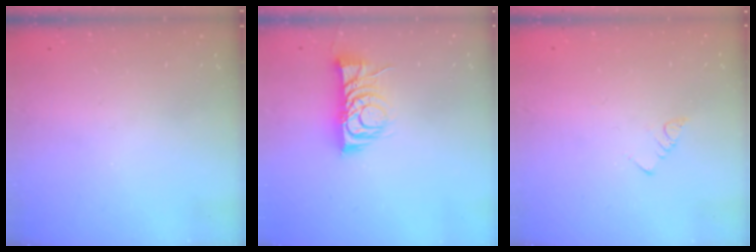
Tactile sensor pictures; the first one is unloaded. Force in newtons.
{"total": 9.2, "press": 9.2, "slide": 0.3}
{"total": 3.0, "press": 3.0, "slide": 0.2}